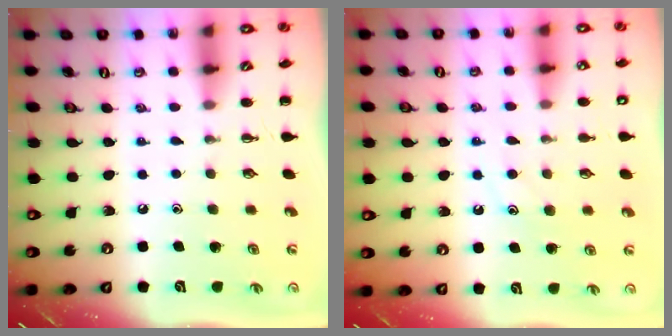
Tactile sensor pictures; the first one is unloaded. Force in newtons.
{"total": 9.1, "press": 9.1, "slide": 1.0}